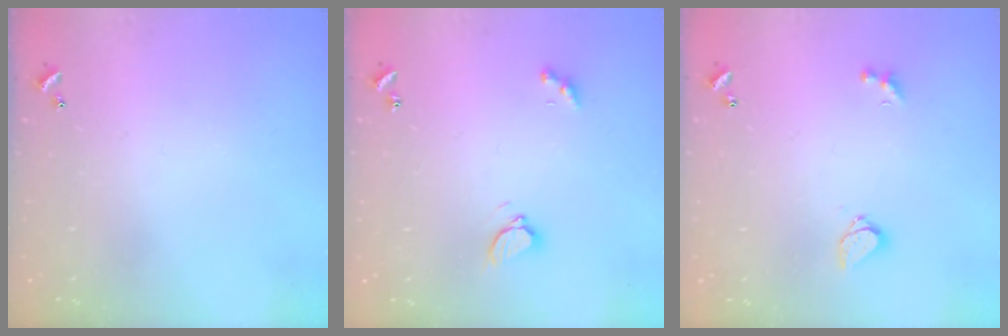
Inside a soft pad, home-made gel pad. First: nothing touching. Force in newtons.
{"total": 3.0, "press": 3.0, "slide": 0.6}
{"total": 2.9, "press": 2.8, "slide": 0.7}